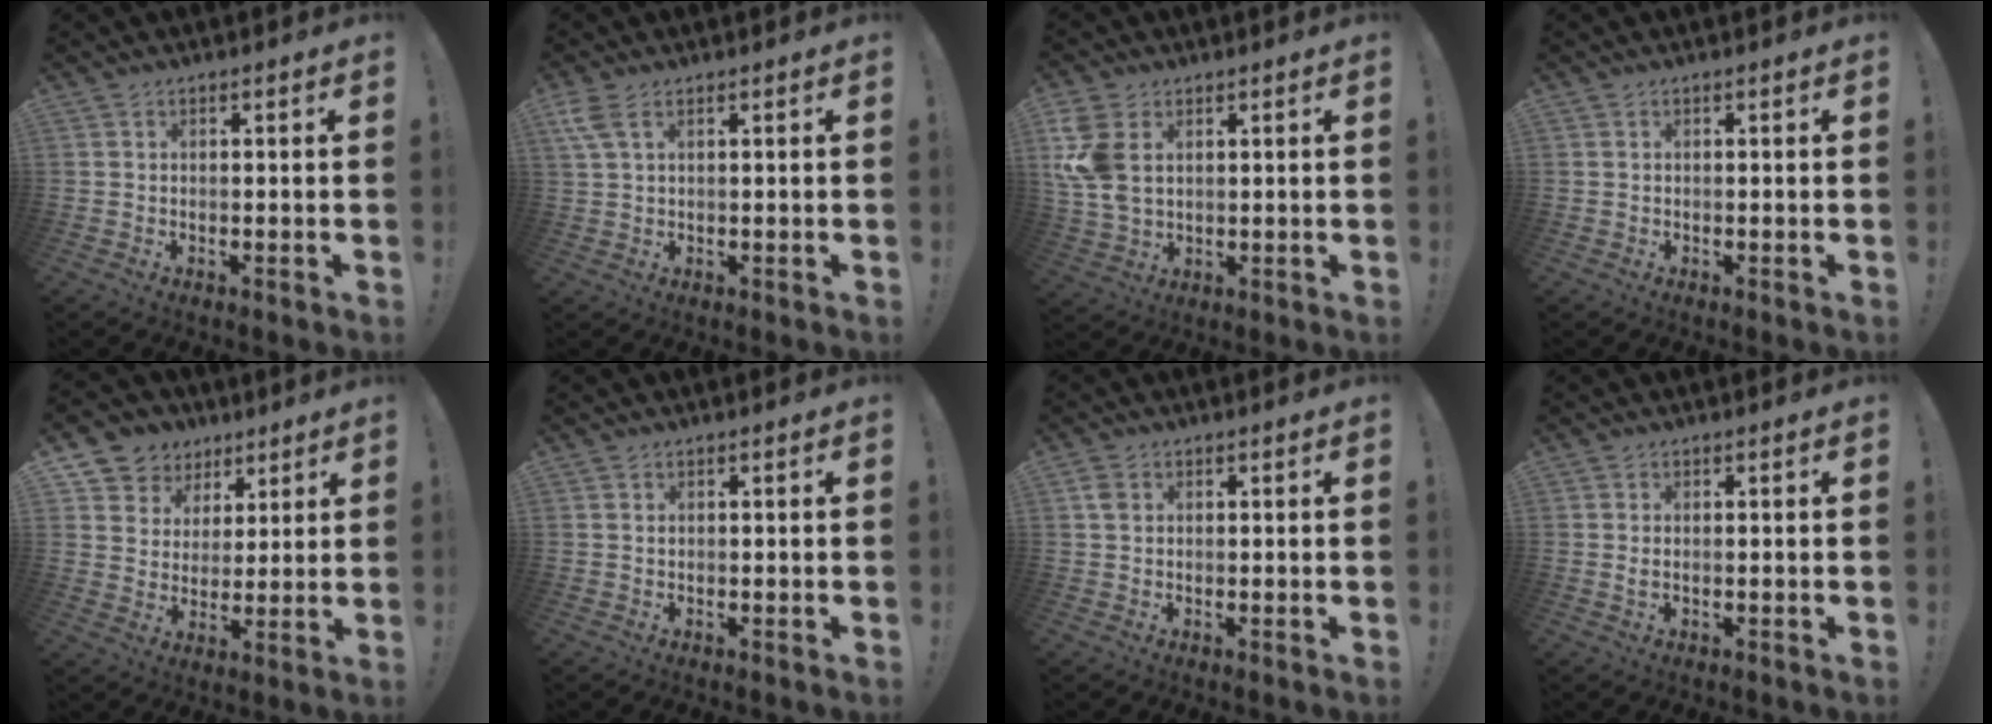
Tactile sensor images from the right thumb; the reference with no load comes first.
{"total": 4.3, "force": [2.0, 1.6, 3.4], "torque": [-0.075, 0.004, 0.040]}
{"total": 10.5, "force": [3.4, 7.0, 7.1], "torque": [-0.157, -0.010, 0.066]}
{"total": 0.0}
{"total": 8.6, "force": [4.5, 7.3, 1.1], "torque": [-0.016, -0.035, 0.093]}
{"total": 0.0}
{"total": 2.3, "force": [0.8, 1.7, 1.2], "torque": [-0.012, -0.001, 0.014]}
{"total": 1.1, "force": [0.1, 0.5, 1.0], "torque": [-0.018, -0.001, 0.001]}